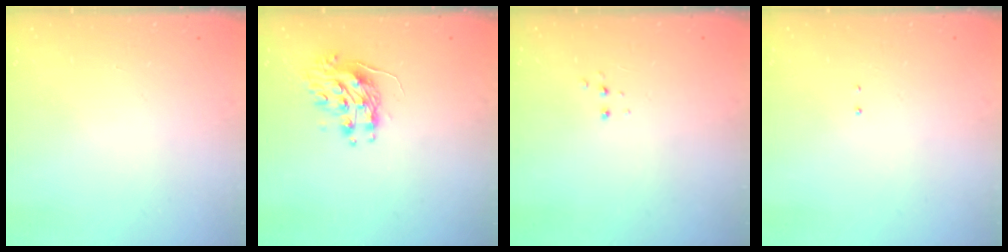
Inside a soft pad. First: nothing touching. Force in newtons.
{"total": 9.2, "press": 9.2, "slide": 0.7}
{"total": 2.7, "press": 2.7, "slide": 0.5}
{"total": 1.3, "press": 1.2, "slide": 0.6}